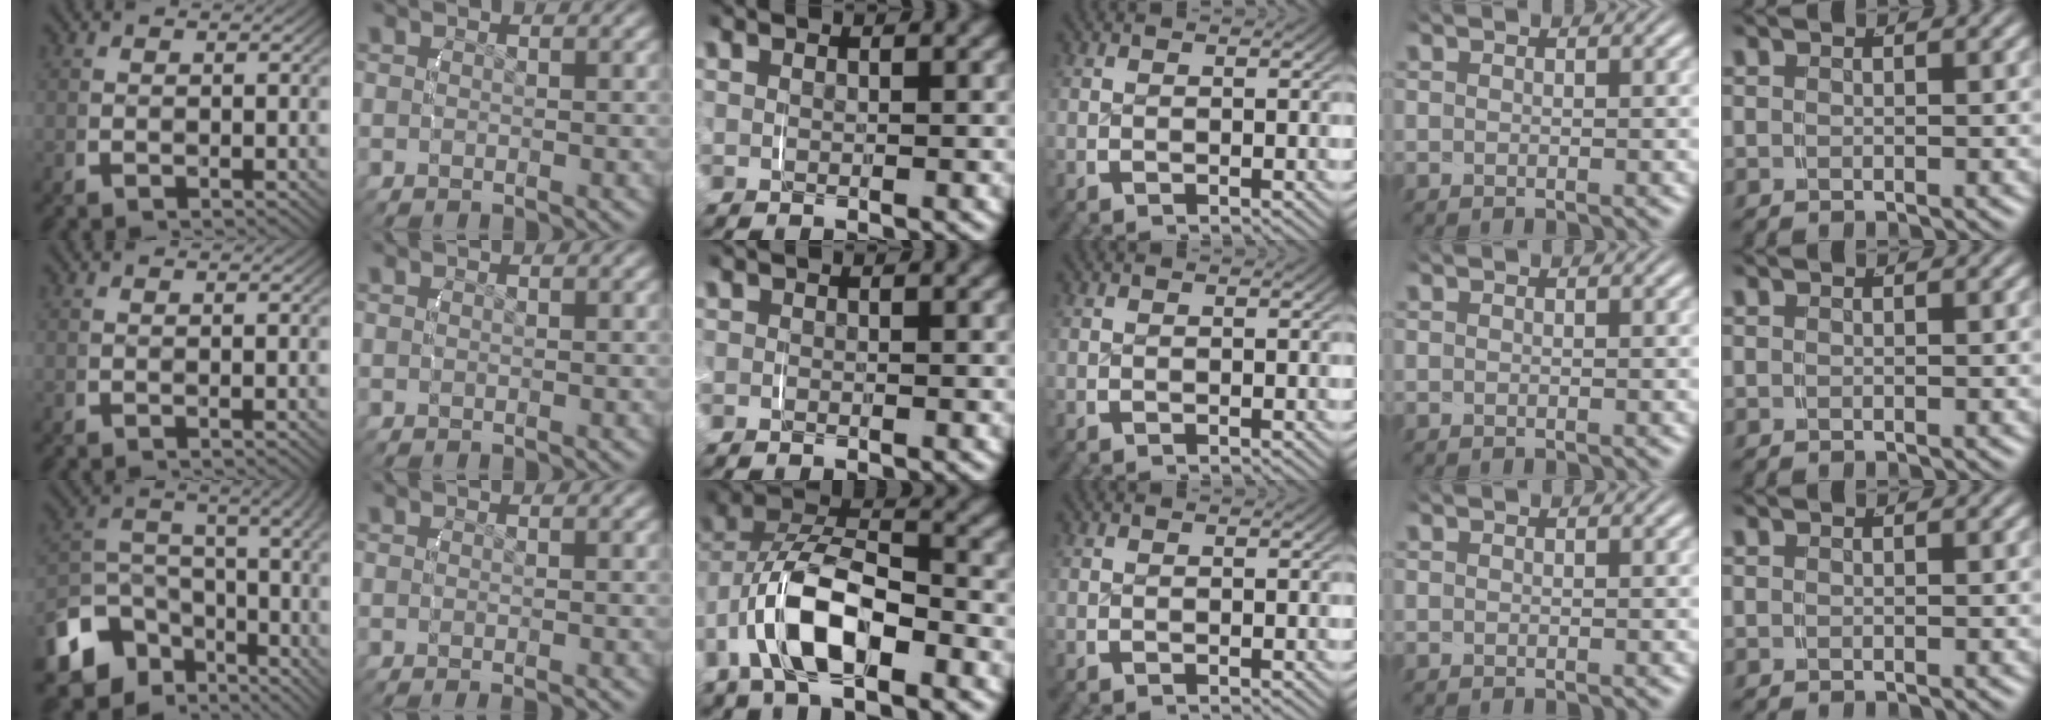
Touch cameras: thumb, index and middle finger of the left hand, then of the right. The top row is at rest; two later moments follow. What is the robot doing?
{"motion": "grasp_and_lifting", "object": "towel"}